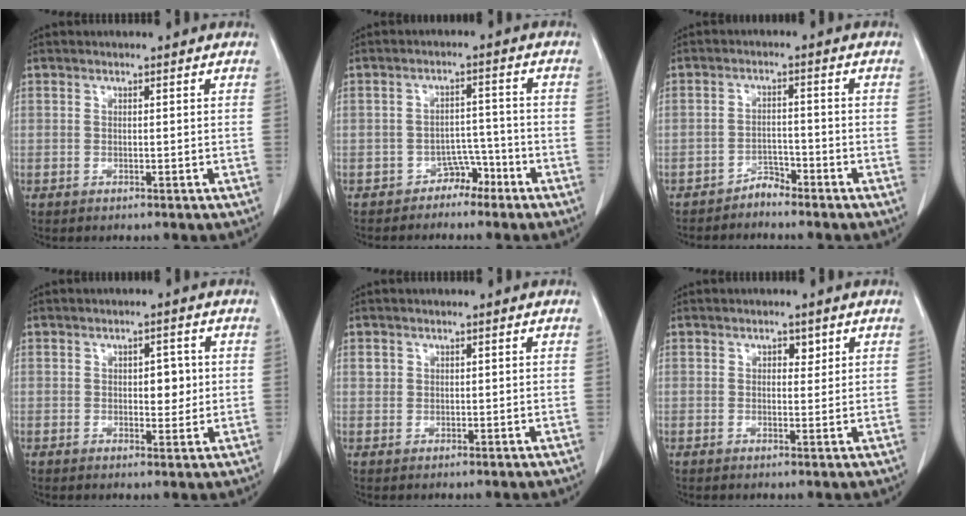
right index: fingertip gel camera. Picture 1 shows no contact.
{"total": 3.4, "force": [-2.7, 2.0, 0.8], "torque": [-0.005, 0.011, -0.042]}
{"total": 2.4, "force": [-2.3, 0.5, 0.2], "torque": [0.004, -0.001, -0.040]}
{"total": 3.3, "force": [0.3, 1.9, 2.8], "torque": [-0.030, 0.001, 0.006]}
{"total": 1.0, "force": [0.4, 0.9, 0.1], "torque": [0.008, 0.006, 0.004]}
{"total": 1.7, "force": [0.7, 1.1, 1.0], "torque": [-0.011, 0.001, 0.009]}